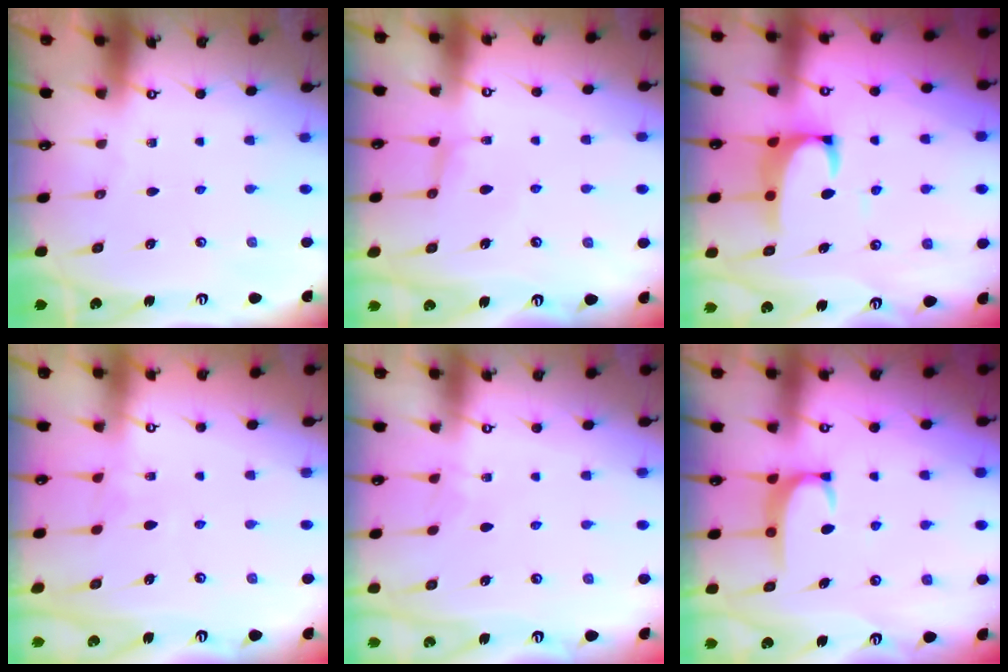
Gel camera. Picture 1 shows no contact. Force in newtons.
{"total": 1.5, "press": 1.3, "slide": 0.8}
{"total": 2.7, "press": 2.5, "slide": 1.1}
{"total": 2.4, "press": 2.3, "slide": 0.6}
{"total": 2.3, "press": 2.3, "slide": 0.3}
{"total": 2.7, "press": 2.6, "slide": 0.4}